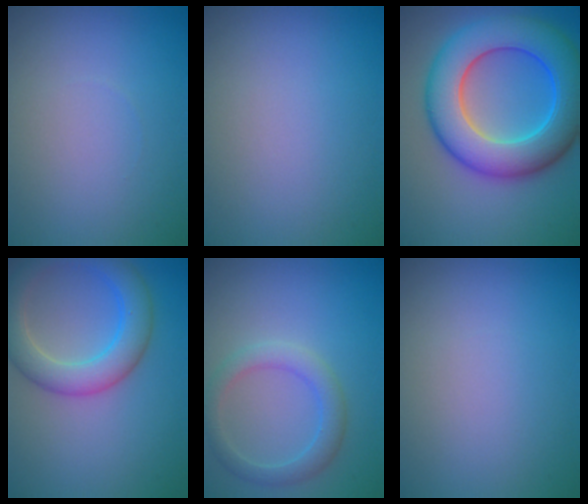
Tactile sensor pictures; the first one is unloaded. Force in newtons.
{"total": 0.0}
{"total": 10.9, "press": 10.9, "slide": 0.2}
{"total": 5.2, "press": 5.2, "slide": 0.2}
{"total": 2.9, "press": 2.9, "slide": 0.1}
{"total": 0.0}